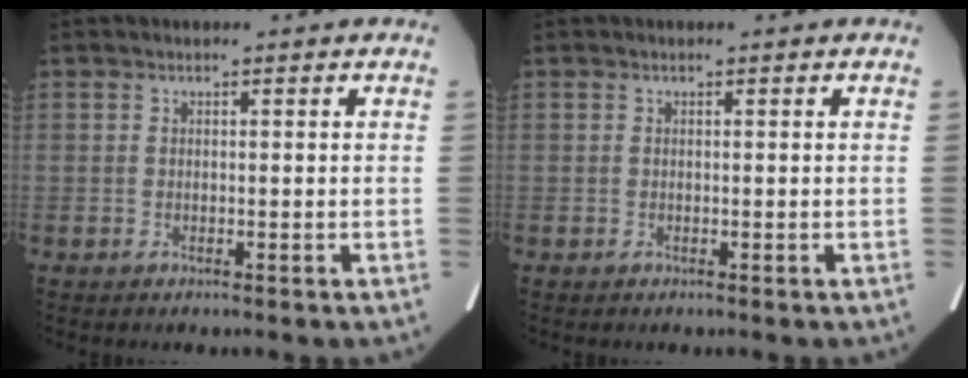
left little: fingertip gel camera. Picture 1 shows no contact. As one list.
[{"total": 0.0}]